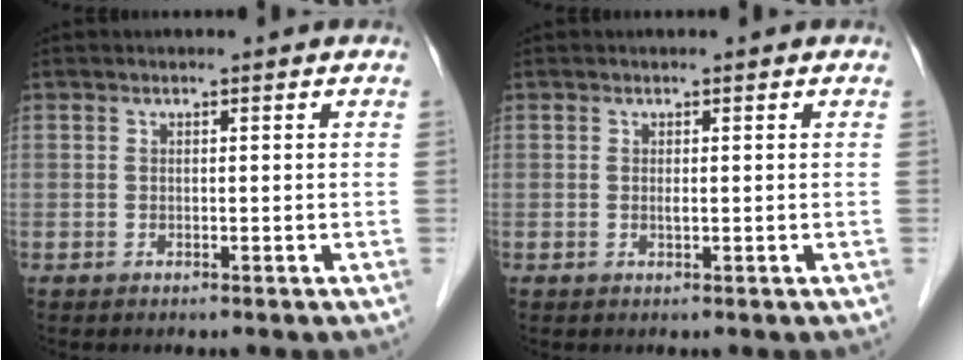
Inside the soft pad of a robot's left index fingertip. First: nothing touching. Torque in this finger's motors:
{"motor_torque": [0.08, 0.05, 0.00, 0.00]}